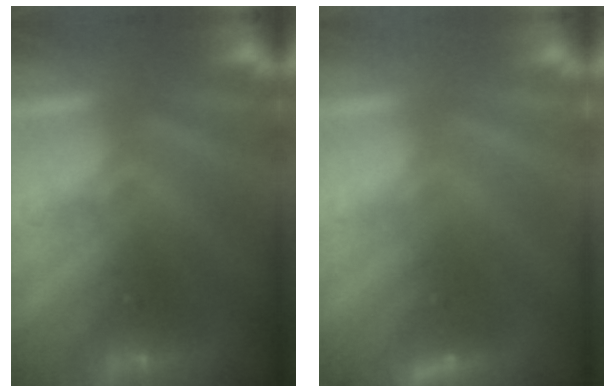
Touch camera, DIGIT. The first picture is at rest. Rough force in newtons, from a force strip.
{"total": 2.3}